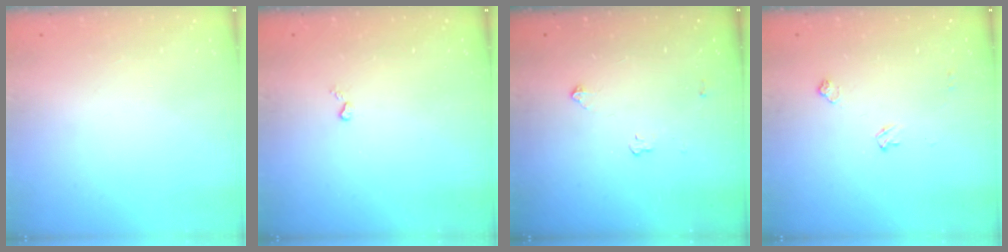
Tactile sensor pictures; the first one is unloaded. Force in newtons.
{"total": 2.6, "press": 2.6, "slide": 0.5}
{"total": 2.8, "press": 2.8, "slide": 0.4}
{"total": 5.2, "press": 5.1, "slide": 0.8}